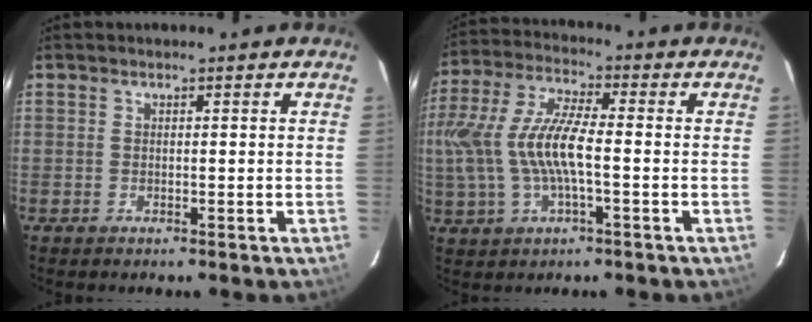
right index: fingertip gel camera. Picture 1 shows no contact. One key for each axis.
{"total": 13.0, "fx": -1.3, "fy": 4.0, "fz": 12.3, "tx": -0.253, "ty": 0.004, "tz": -0.023}